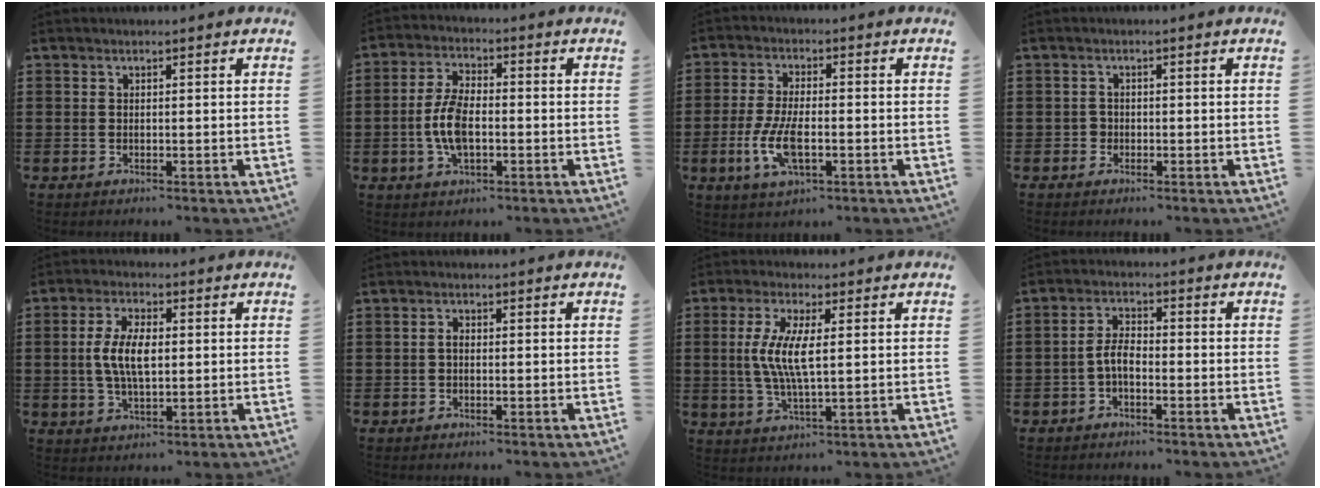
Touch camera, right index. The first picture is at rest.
{"total": 7.1, "force": [-1.2, 3.4, 6.1], "torque": [-0.143, -0.002, -0.028]}
{"total": 7.1, "force": [-2.0, 2.8, 6.2], "torque": [-0.145, -0.012, -0.042]}
{"total": 1.1, "force": [-0.4, 0.9, 0.3], "torque": [-0.008, 0.002, -0.010]}
{"total": 6.7, "force": [0.2, 2.9, 6.0], "torque": [-0.128, 0.006, -0.002]}
{"total": 1.2, "force": [-0.3, 0.6, 1.0], "torque": [-0.020, 0.001, -0.007]}
{"total": 6.8, "force": [0.6, 1.8, 6.6], "torque": [-0.138, -0.003, 0.004]}
{"total": 3.7, "force": [-1.3, 1.7, 3.0], "torque": [-0.070, 0.004, -0.030]}